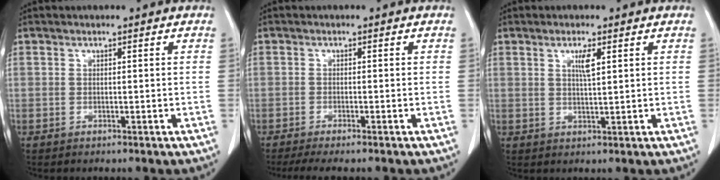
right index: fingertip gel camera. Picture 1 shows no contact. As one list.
[{"total": 5.2, "force": [-4.4, 0.1, 2.8], "torque": [-0.035, -0.010, -0.069]}, {"total": 2.7, "force": [1.1, 0.2, 2.4], "torque": [-0.047, -0.002, 0.021]}]